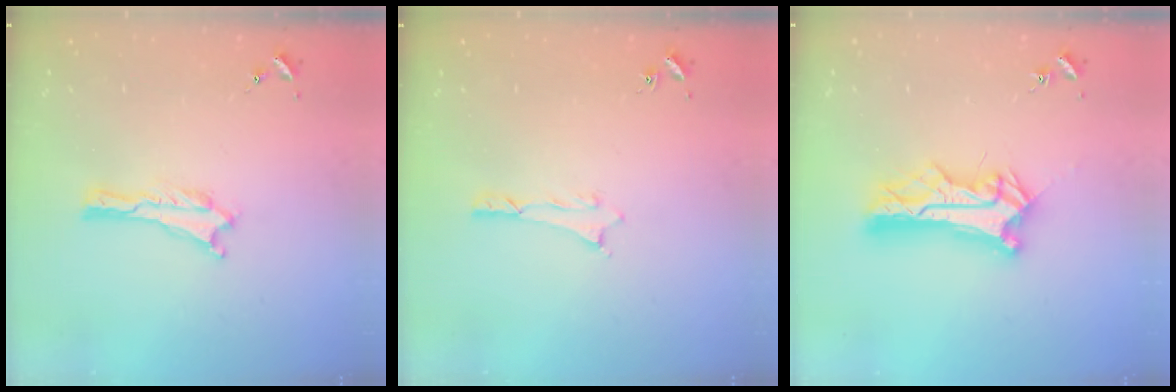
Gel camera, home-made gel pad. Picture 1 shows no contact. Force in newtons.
{"total": 0.6, "press": 0.5, "slide": 0.2}
{"total": 10.5, "press": 10.4, "slide": 1.1}